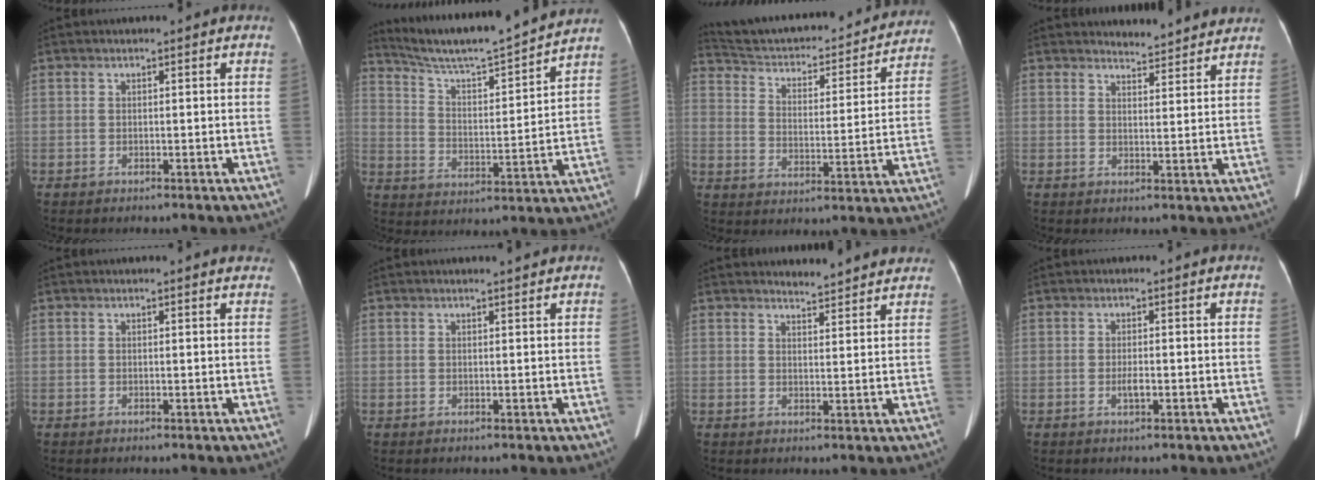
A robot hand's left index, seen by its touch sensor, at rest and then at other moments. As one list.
[{"total": 15.8, "force": [14.8, -1.5, 5.4], "torque": [-0.104, -0.013, 0.230]}, {"total": 24.6, "force": [22.7, 5.3, 8.0], "torque": [-0.133, -0.016, 0.304]}, {"total": 5.4, "force": [5.4, 0.6, 0.1], "torque": [-0.012, 0.006, 0.063]}, {"total": 1.9, "force": [1.8, 0.2, 0.4], "torque": [-0.010, -0.005, 0.003]}, {"total": 1.2, "force": [1.1, -0.2, 0.3], "torque": [-0.011, -0.003, 0.018]}, {"total": 5.9, "force": [5.8, 0.6, 0.7], "torque": [-0.015, 0.005, 0.061]}, {"total": 1.5, "force": [-0.4, 0.3, 1.4], "torque": [-0.029, -0.001, -0.006]}]